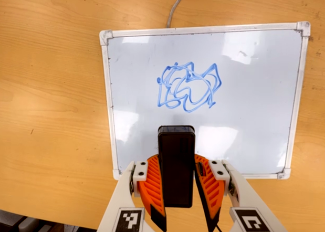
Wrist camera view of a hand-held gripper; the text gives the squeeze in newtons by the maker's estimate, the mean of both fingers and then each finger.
{"total": 9.1, "left": 7.0, "right": 11.1}